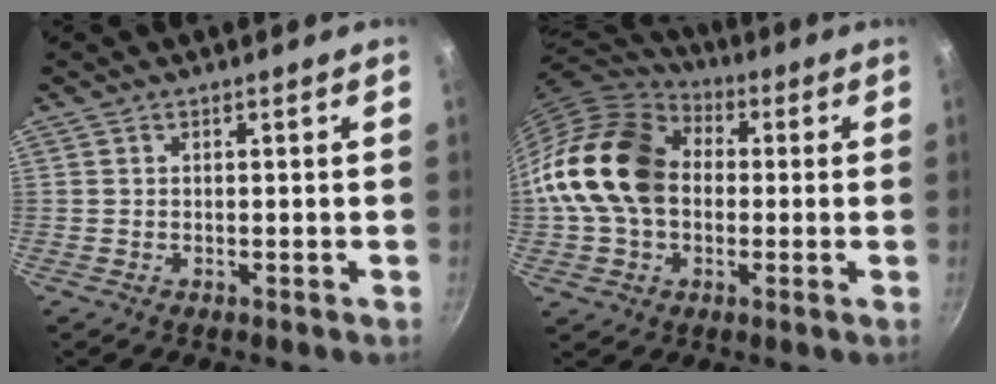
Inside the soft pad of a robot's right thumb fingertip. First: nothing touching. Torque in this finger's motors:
{"motor_torque": [1.55, 2.38, 0.78, -0.60, 0.23]}